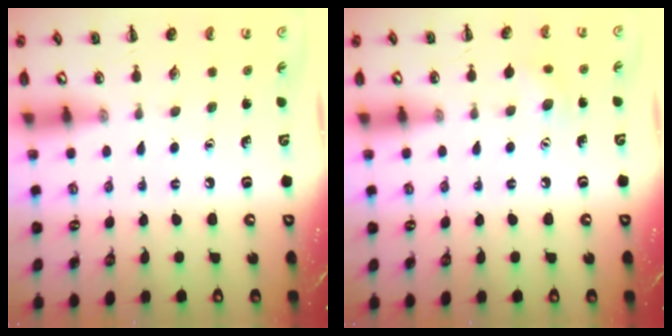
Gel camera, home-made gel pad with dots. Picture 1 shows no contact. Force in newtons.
{"total": 6.5, "press": 6.3, "slide": 1.6}